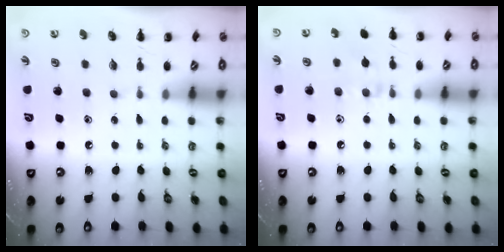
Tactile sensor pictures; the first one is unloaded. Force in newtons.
{"total": 6.8, "press": 6.4, "slide": 2.3}